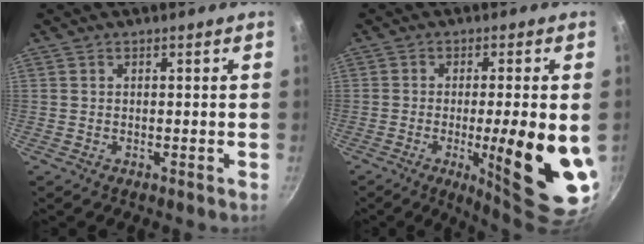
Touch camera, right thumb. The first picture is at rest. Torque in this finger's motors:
{"motor_torque": [1.44, 3.57, 1.65, -0.26, 0.37]}